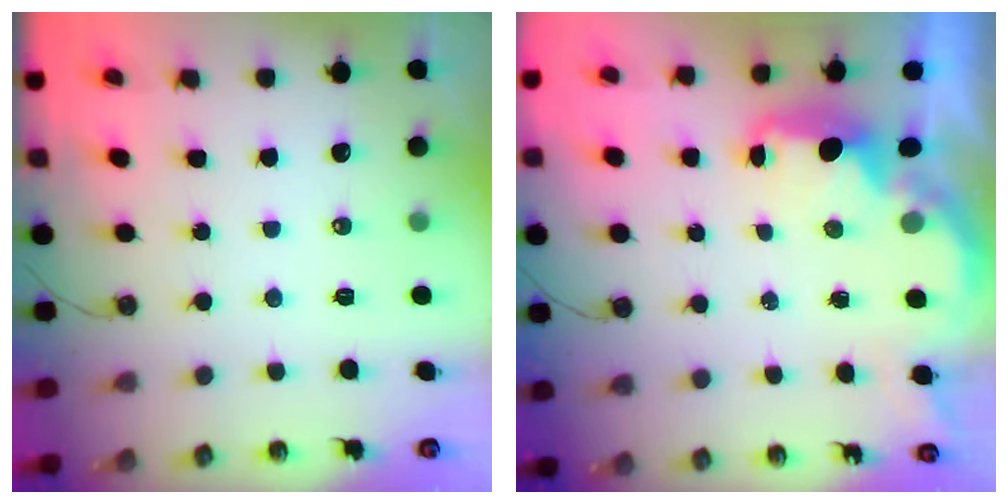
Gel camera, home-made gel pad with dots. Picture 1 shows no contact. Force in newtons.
{"total": 3.6, "press": 3.6, "slide": 0.4}